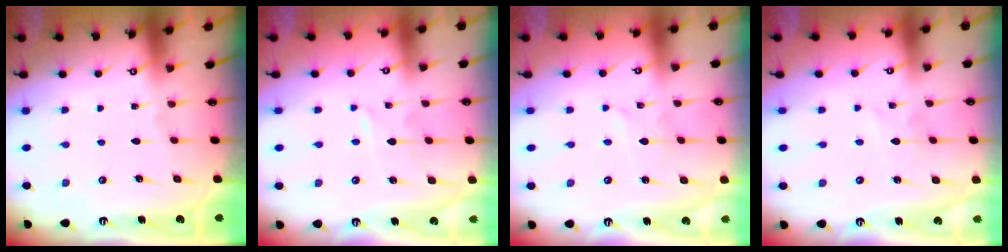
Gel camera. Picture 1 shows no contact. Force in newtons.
{"total": 1.5, "press": 1.4, "slide": 0.2}
{"total": 1.6, "press": 1.6, "slide": 0.2}
{"total": 2.5, "press": 2.5, "slide": 0.2}